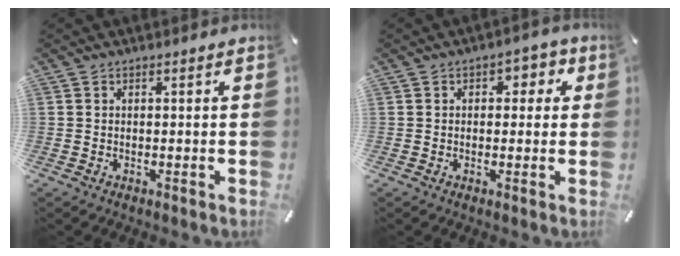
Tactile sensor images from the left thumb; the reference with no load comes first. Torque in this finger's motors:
{"motor_torque": [0.19, -0.14, 0.11, 0.34, 0.04]}